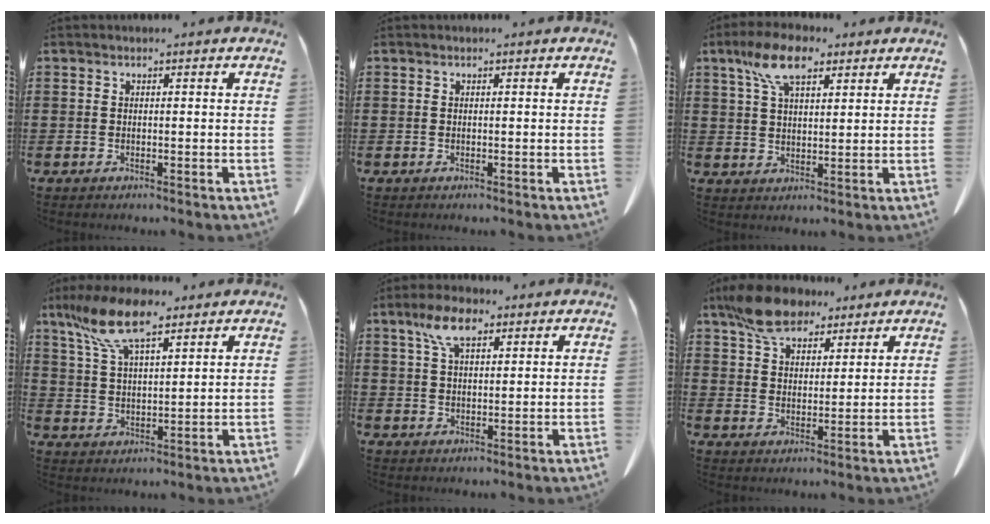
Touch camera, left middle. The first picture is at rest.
{"total": 0.0}
{"total": 8.2, "force": [5.0, 3.7, 5.3], "torque": [-0.119, 0.008, 0.091]}
{"total": 10.7, "force": [7.4, 3.5, 6.9], "torque": [-0.159, -0.013, 0.136]}
{"total": 6.6, "force": [3.7, 3.0, 4.5], "torque": [-0.100, 0.011, 0.068]}
{"total": 8.9, "force": [6.9, 4.0, 4.0], "torque": [-0.094, -0.005, 0.130]}